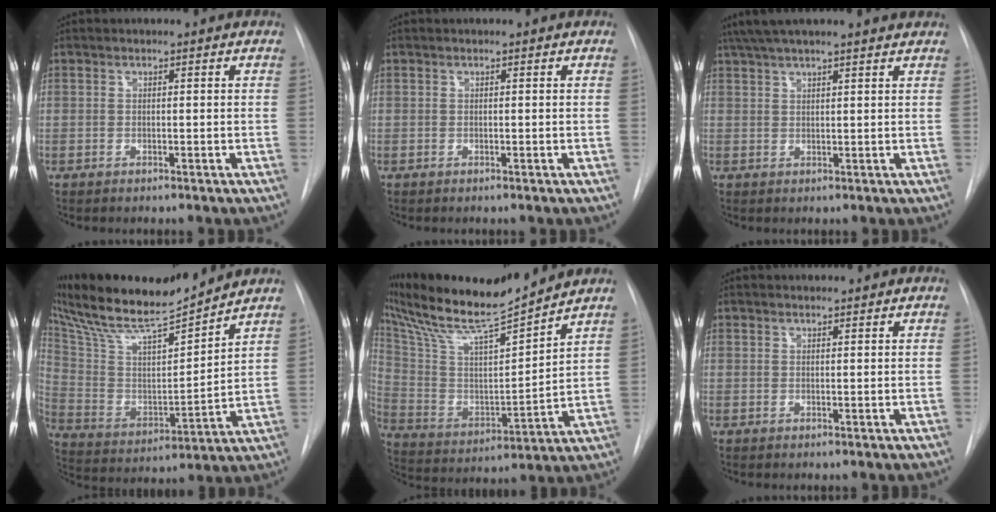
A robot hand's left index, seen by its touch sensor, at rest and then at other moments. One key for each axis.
{"total": 0.0}
{"total": 13.5, "fx": 11.8, "fy": 1.9, "fz": 6.3, "tx": -0.104, "ty": 0.054, "tz": 0.169}
{"total": 19.2, "fx": 17.2, "fy": 1.8, "fz": 8.4, "tx": -0.164, "ty": 0.004, "tz": 0.304}
{"total": 17.8, "fx": 16.0, "fy": 0.6, "fz": 7.8, "tx": -0.157, "ty": 0.002, "tz": 0.288}
{"total": 0.9, "fx": 0.9, "fy": 0.1, "fz": 0.0, "tx": -0.009, "ty": 0.006, "tz": 0.017}